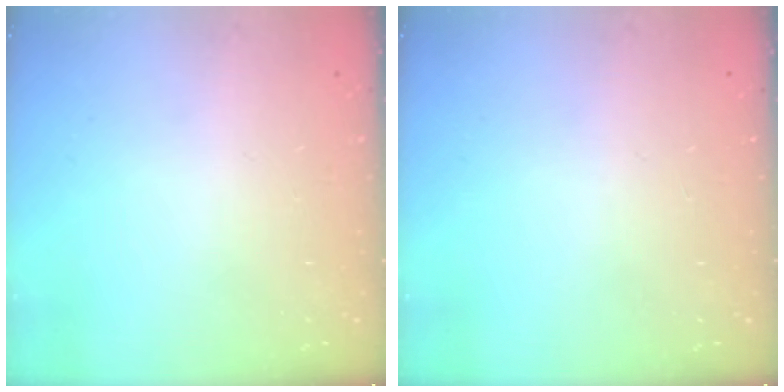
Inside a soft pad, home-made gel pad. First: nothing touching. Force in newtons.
{"total": 0.0}